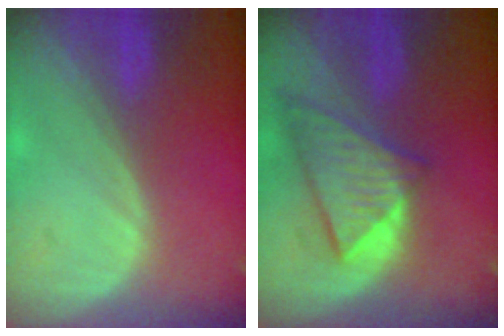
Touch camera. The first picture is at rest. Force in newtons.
{"total": 8.8, "press": 7.6, "slide": 4.3}